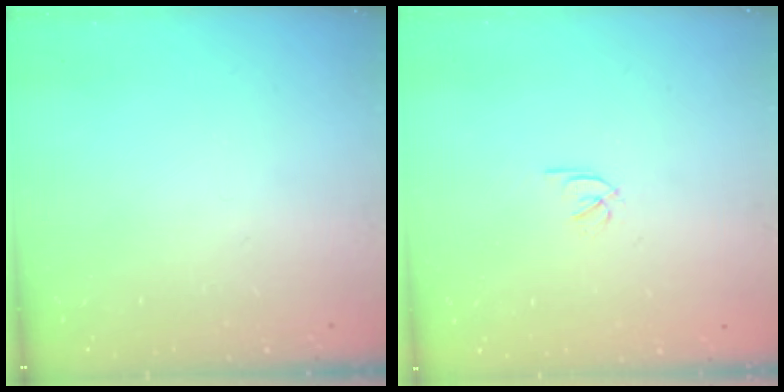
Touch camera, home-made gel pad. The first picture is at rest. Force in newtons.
{"total": 1.8, "press": 1.7, "slide": 0.5}